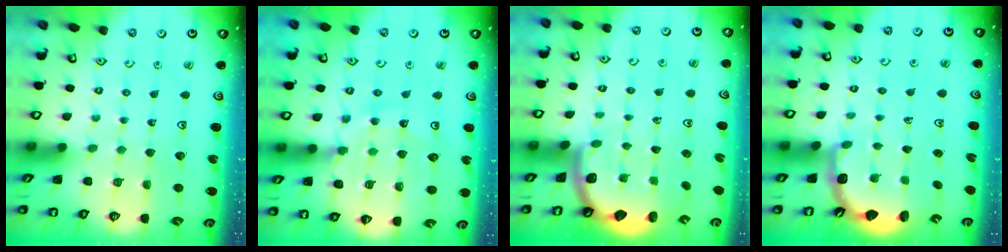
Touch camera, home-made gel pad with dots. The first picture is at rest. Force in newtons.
{"total": 12.9, "press": 12.4, "slide": 3.3}
{"total": 1.8, "press": 1.8, "slide": 0.1}
{"total": 3.1, "press": 2.5, "slide": 1.9}